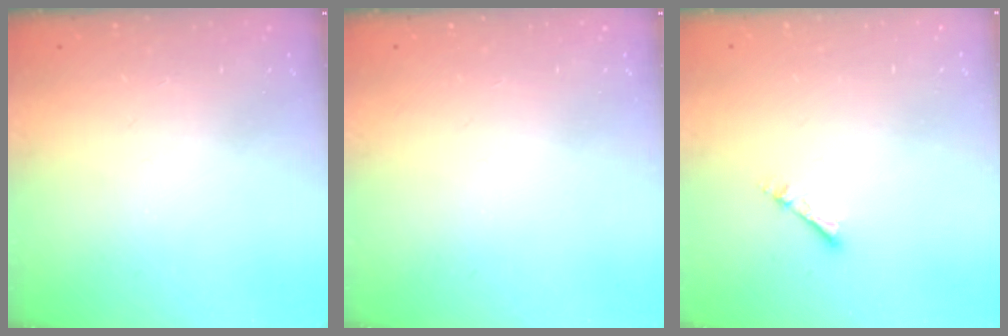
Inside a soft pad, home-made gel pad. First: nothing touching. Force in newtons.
{"total": 0.0}
{"total": 3.3, "press": 3.2, "slide": 0.4}